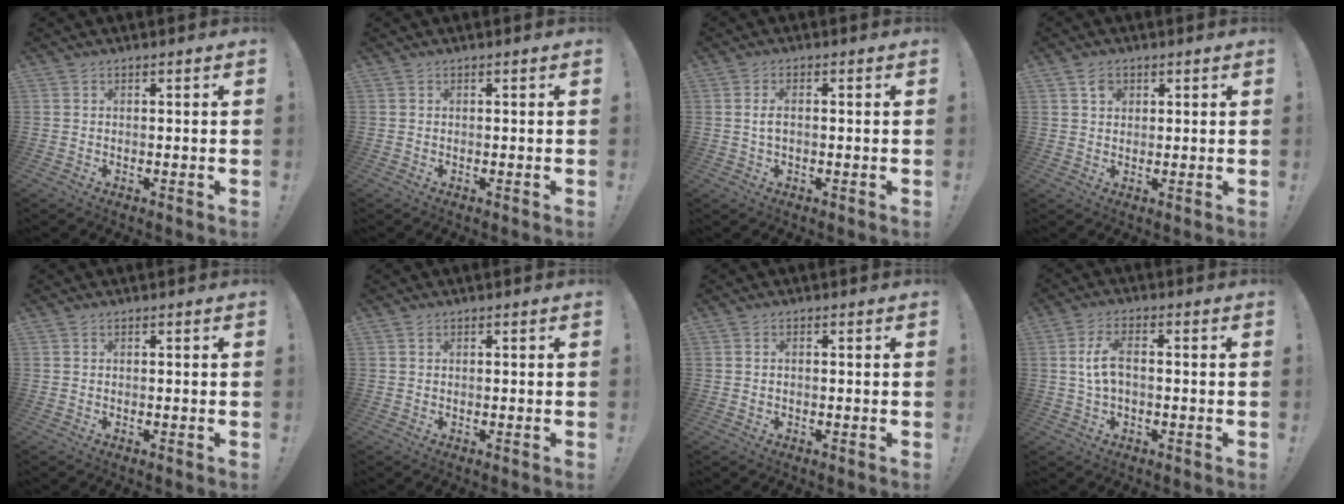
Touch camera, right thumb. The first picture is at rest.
{"total": 0.0}
{"total": 2.6, "force": [-0.2, 1.2, 2.3], "torque": [-0.041, 0.006, -0.003]}
{"total": 3.1, "force": [1.5, 2.5, 1.1], "torque": [-0.005, -0.007, 0.024]}
{"total": 0.0}
{"total": 0.6, "force": [0.4, 0.3, 0.1], "torque": [0.002, -0.001, 0.008]}
{"total": 0.6, "force": [-0.1, 0.3, 0.5], "torque": [-0.018, 0.004, -0.001]}
{"total": 6.7, "force": [0.2, 3.2, 5.9], "torque": [-0.115, 0.006, 0.004]}